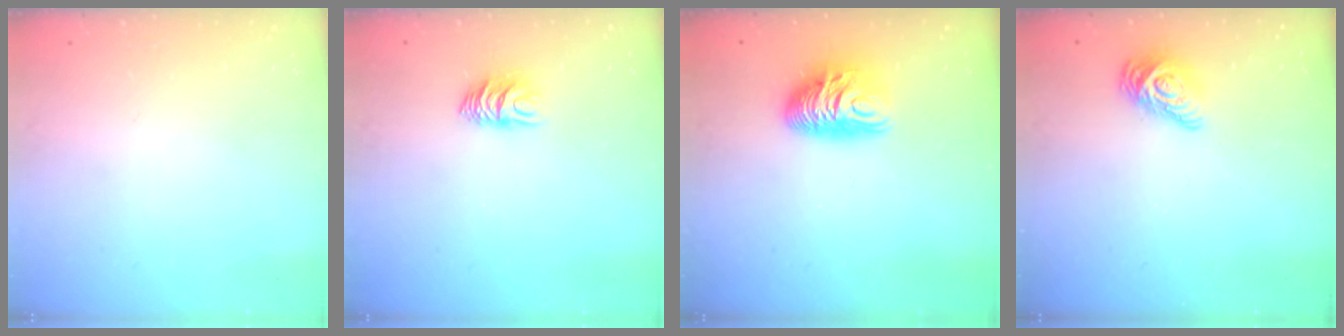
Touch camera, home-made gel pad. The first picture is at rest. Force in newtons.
{"total": 7.0, "press": 7.0, "slide": 0.6}
{"total": 10.4, "press": 10.4, "slide": 0.8}
{"total": 10.5, "press": 10.5, "slide": 0.4}